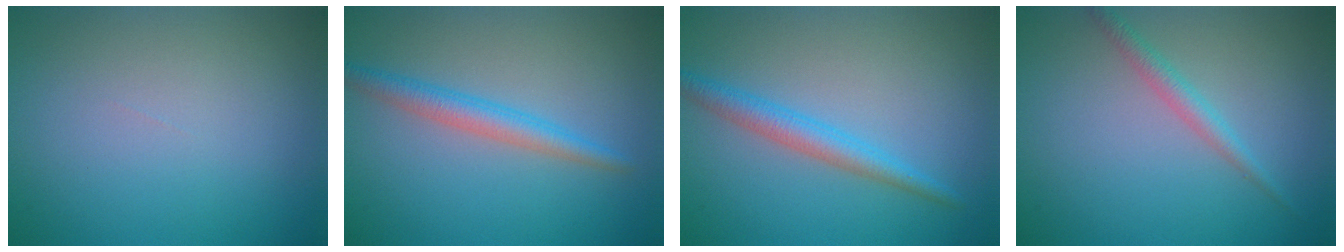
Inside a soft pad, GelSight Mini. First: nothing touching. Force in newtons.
{"total": 2.7, "press": 2.7, "slide": 0.1}
{"total": 2.7, "press": 2.7, "slide": 0.1}
{"total": 1.8, "press": 1.8, "slide": 0.0}